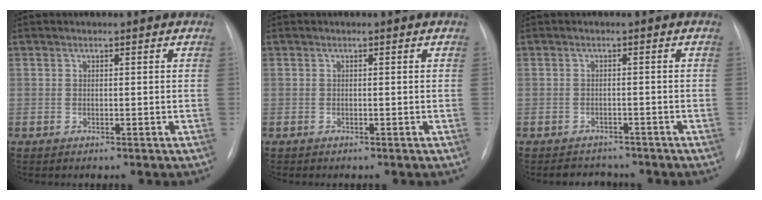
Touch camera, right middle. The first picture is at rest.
{"total": 0.0}
{"total": 3.6, "force": [-3.3, 1.6, 0.1], "torque": [-0.003, 0.002, -0.044]}